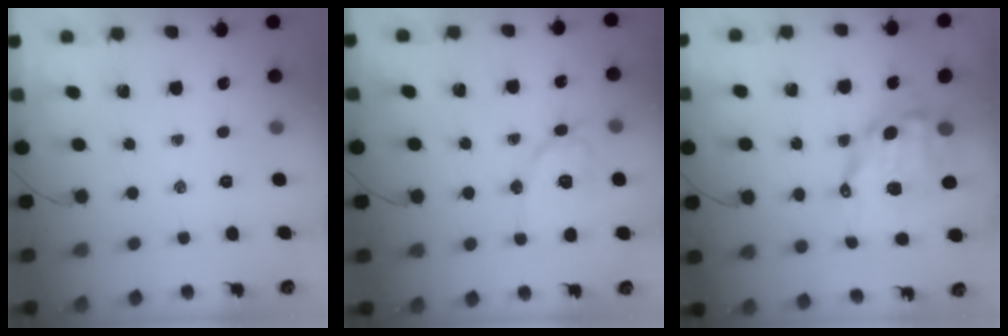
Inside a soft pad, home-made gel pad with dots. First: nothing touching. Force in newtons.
{"total": 11.9, "press": 11.8, "slide": 1.1}
{"total": 12.1, "press": 11.8, "slide": 2.5}